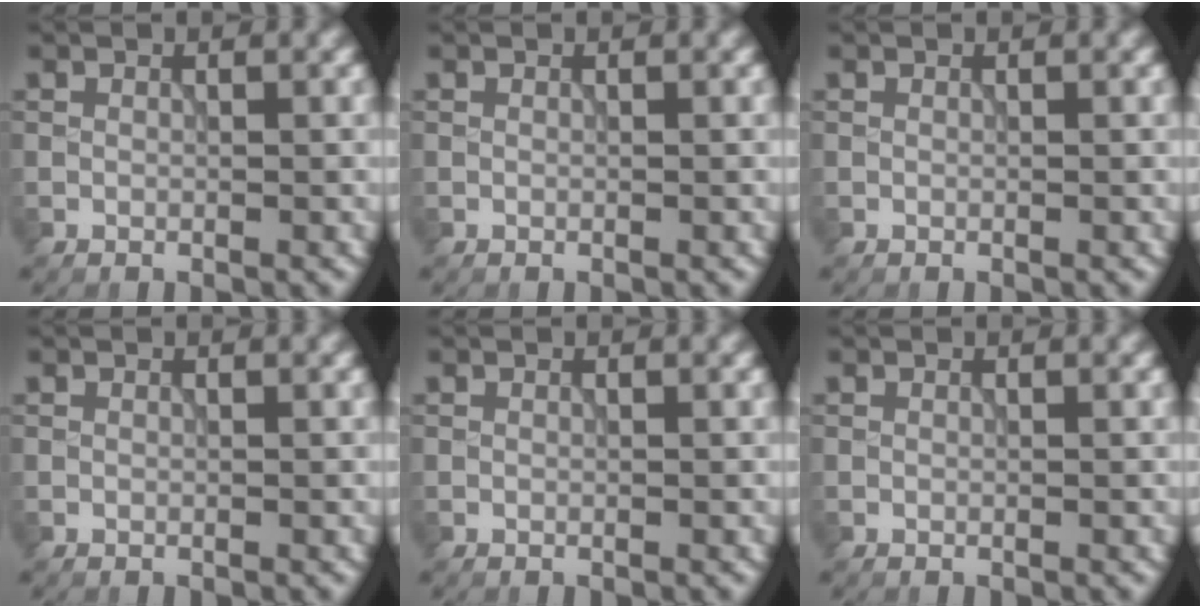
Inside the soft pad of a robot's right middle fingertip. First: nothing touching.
{"total": 0.0}
{"total": 0.0}
{"total": 0.0}
{"total": 0.0}
{"total": 0.0}